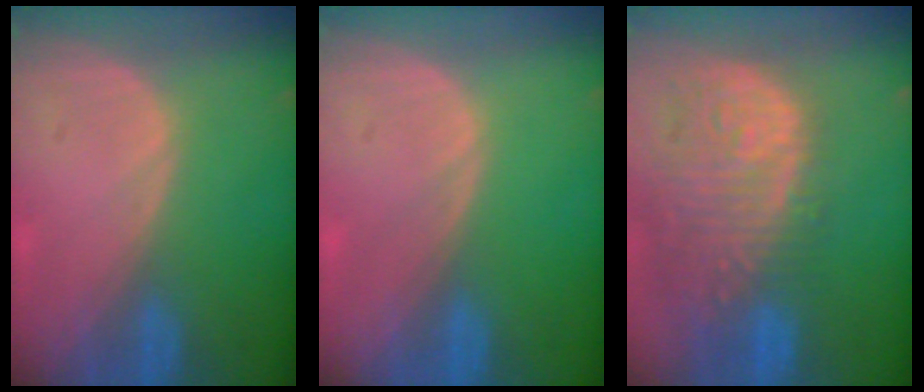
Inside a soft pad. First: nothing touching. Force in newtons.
{"total": 0.0}
{"total": 14.2, "press": 11.7, "slide": 8.1}